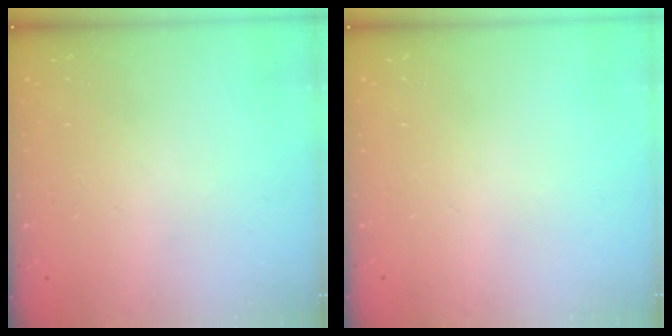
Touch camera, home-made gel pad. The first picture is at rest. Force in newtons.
{"total": 0.0}